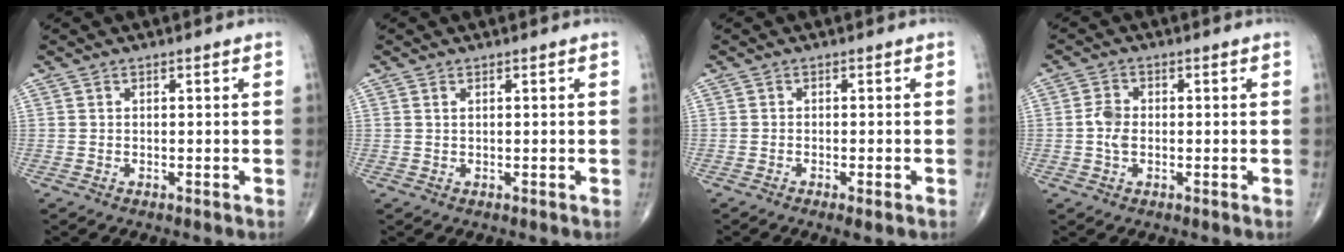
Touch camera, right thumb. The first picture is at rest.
{"total": 0.6, "force": [0.3, 0.2, 0.4], "torque": [-0.012, 0.003, 0.007]}
{"total": 2.3, "force": [-1.3, 0.3, 1.8], "torque": [-0.035, -0.004, -0.022]}
{"total": 3.4, "force": [-0.3, 2.3, 2.5], "torque": [-0.051, 0.006, -0.011]}